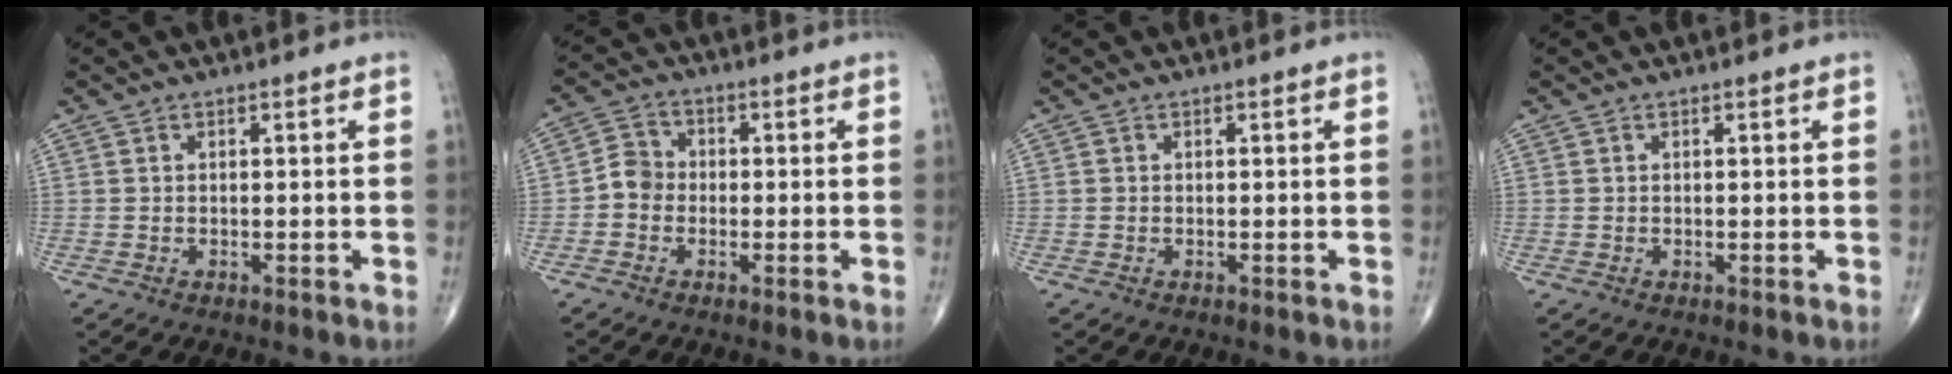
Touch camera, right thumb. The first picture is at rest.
{"total": 4.2, "force": [-1.1, 3.7, 1.7], "torque": [-0.012, 0.014, -0.032]}
{"total": 0.0}
{"total": 0.0}